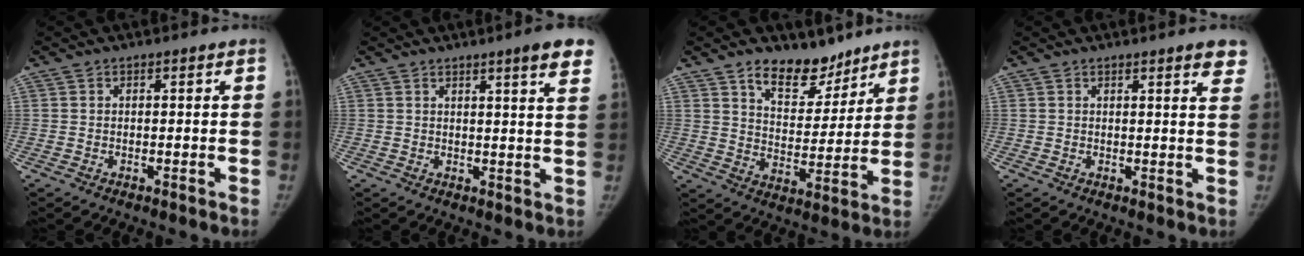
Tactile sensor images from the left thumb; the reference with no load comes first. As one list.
[{"total": 7.9, "force": [5.1, 0.4, 5.9], "torque": [-0.060, -0.018, 0.054]}, {"total": 10.8, "force": [8.2, 5.8, 4.0], "torque": [-0.026, -0.059, 0.142]}, {"total": 5.5, "force": [4.0, 0.7, 3.7], "torque": [-0.026, -0.012, 0.037]}]